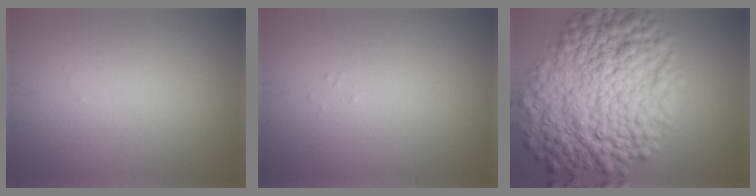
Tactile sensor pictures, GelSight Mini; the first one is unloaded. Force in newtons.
{"total": 0.0}
{"total": 12.1, "press": 12.1, "slide": 0.1}